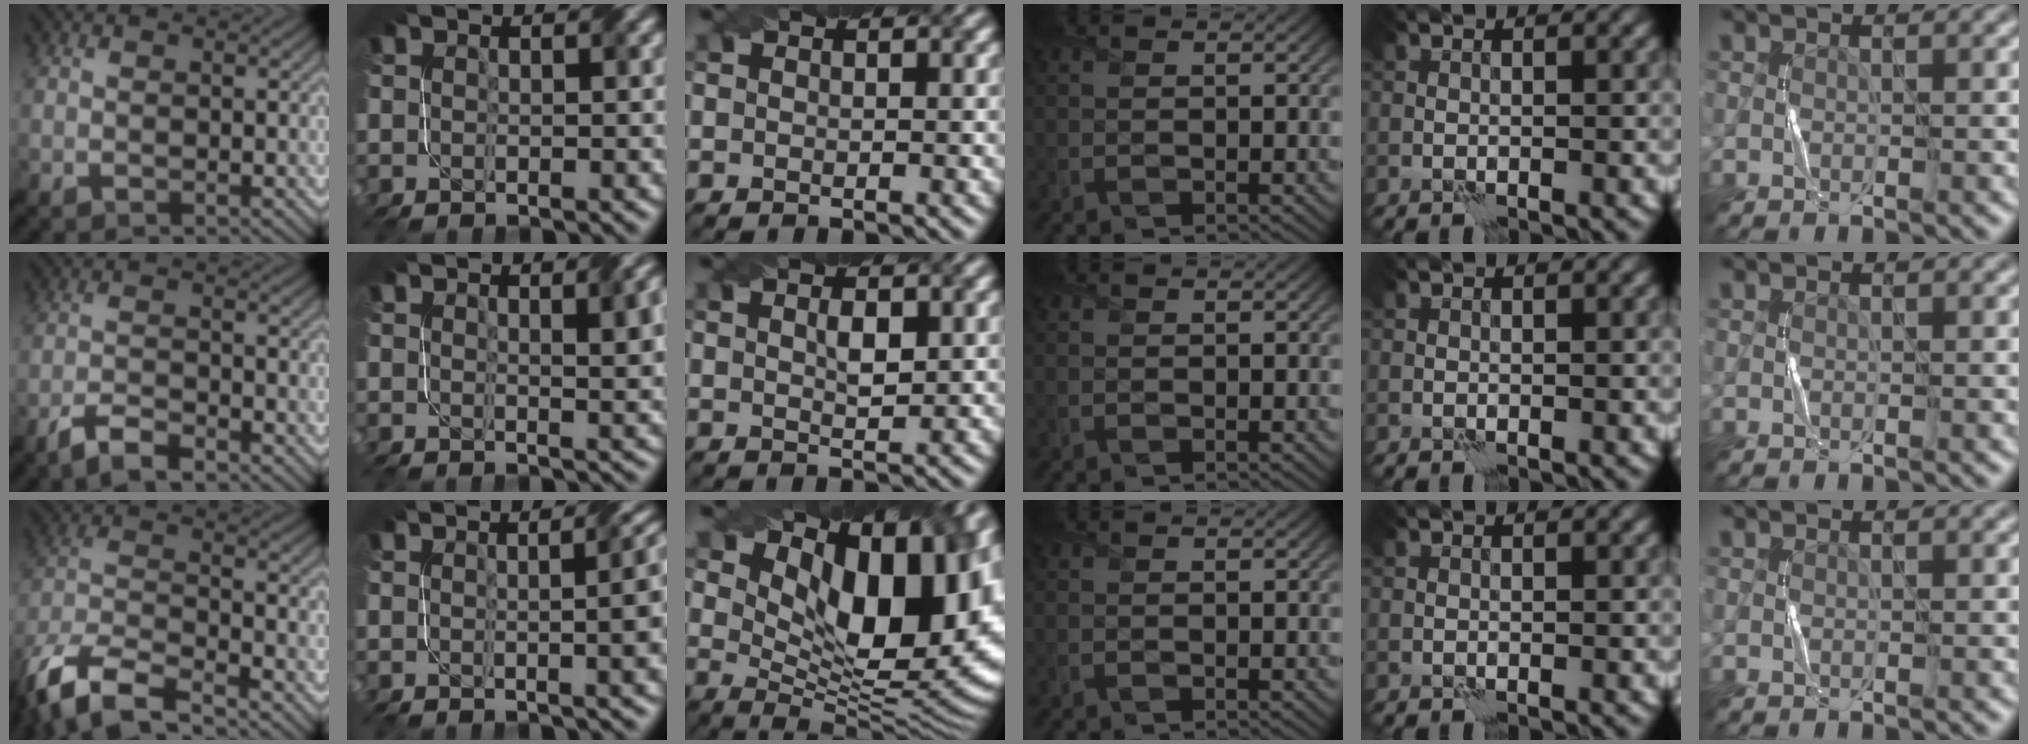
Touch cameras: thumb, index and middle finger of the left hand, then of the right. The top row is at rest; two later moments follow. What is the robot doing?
{"motion": "twist", "object": "screw"}